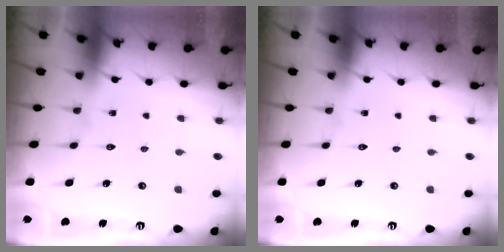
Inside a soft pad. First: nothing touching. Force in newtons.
{"total": 0.0}